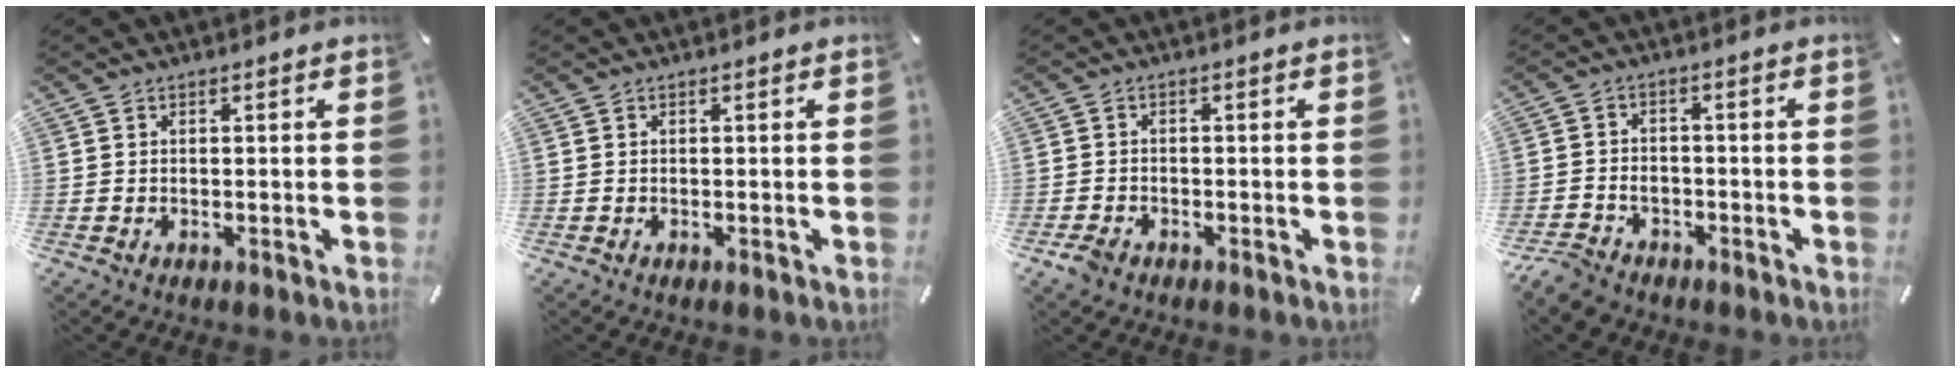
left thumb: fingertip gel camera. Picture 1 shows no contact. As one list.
[{"total": 0.0}, {"total": 2.4, "force": [-1.6, 1.5, 1.0], "torque": [-0.025, 0.005, -0.032]}, {"total": 4.7, "force": [-3.3, 3.1, 1.3], "torque": [-0.038, 0.011, -0.067]}]